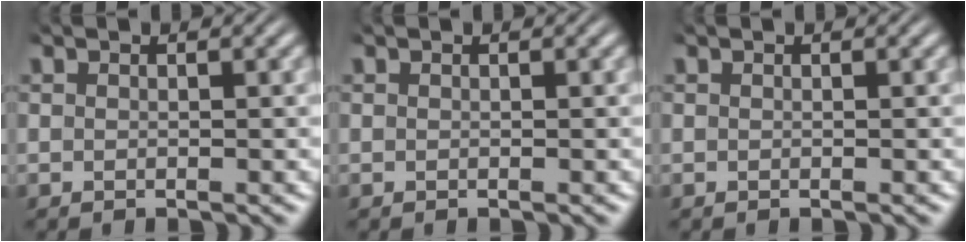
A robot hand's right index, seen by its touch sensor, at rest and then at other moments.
{"total": 0.0}
{"total": 0.0}